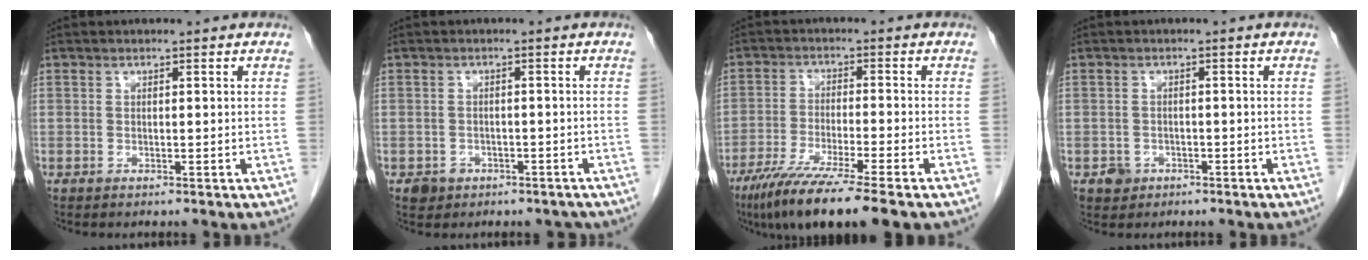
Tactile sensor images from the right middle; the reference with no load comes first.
{"total": 3.5, "force": [-2.2, 2.8, 0.4], "torque": [0.002, 0.010, -0.026]}
{"total": 11.9, "force": [-8.5, -0.2, 8.3], "torque": [-0.140, -0.034, -0.138]}
{"total": 2.2, "force": [-1.1, 1.8, 0.3], "torque": [-0.004, 0.007, -0.014]}